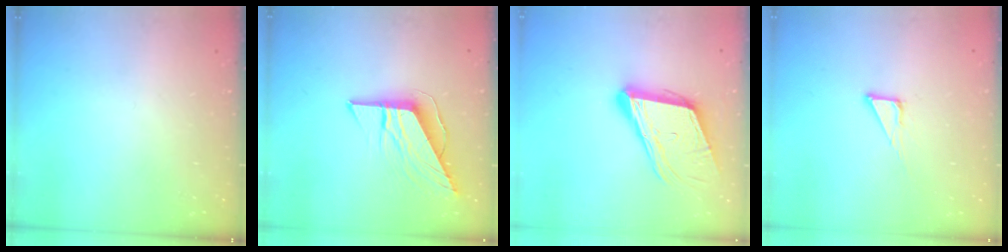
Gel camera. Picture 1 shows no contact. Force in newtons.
{"total": 9.8, "press": 9.8, "slide": 0.5}
{"total": 16.0, "press": 15.6, "slide": 3.7}
{"total": 3.3, "press": 3.3, "slide": 0.2}